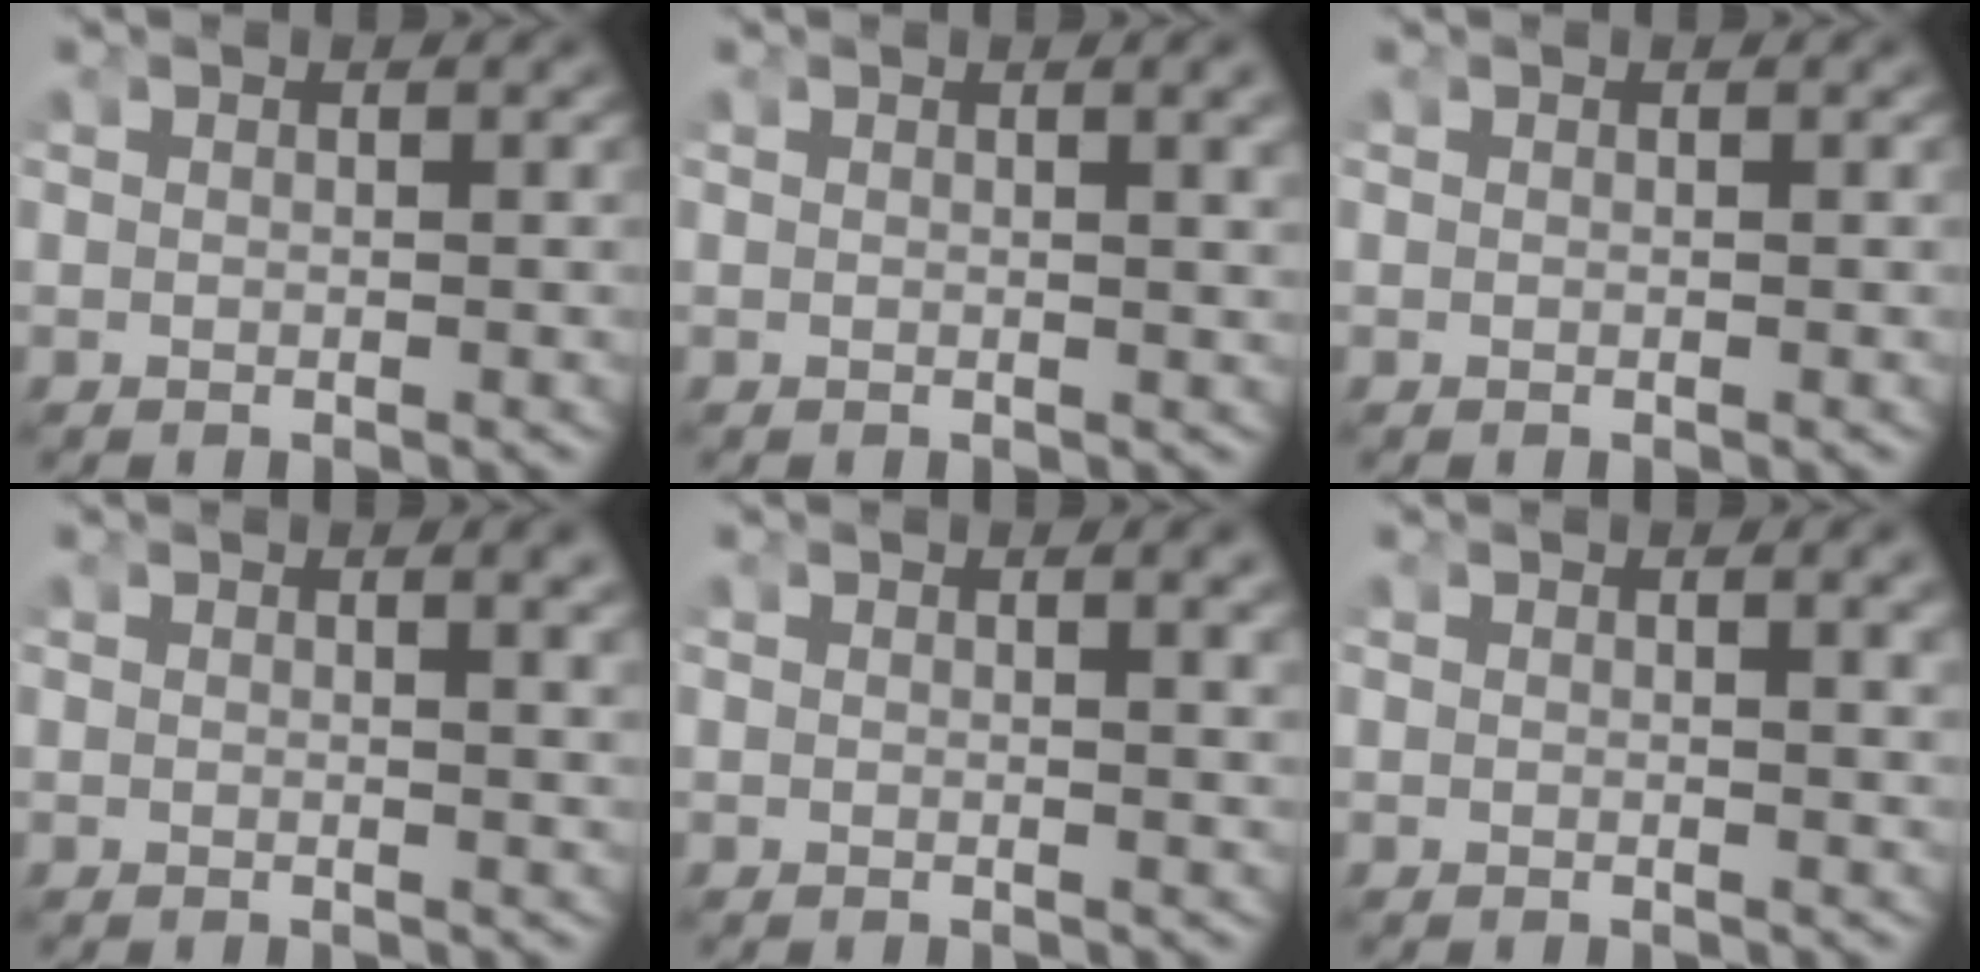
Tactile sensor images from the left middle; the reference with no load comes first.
{"total": 1.4, "force": [0.6, 0.4, 1.2], "torque": [-0.015, 0.000, 0.008]}
{"total": 0.0}
{"total": 1.6, "force": [0.8, 0.4, 1.4], "torque": [-0.018, -0.001, 0.012]}
{"total": 1.3, "force": [0.7, 0.3, 1.1], "torque": [-0.016, -0.002, 0.009]}
{"total": 1.0, "force": [0.4, 0.2, 0.9], "torque": [-0.013, -0.002, 0.006]}